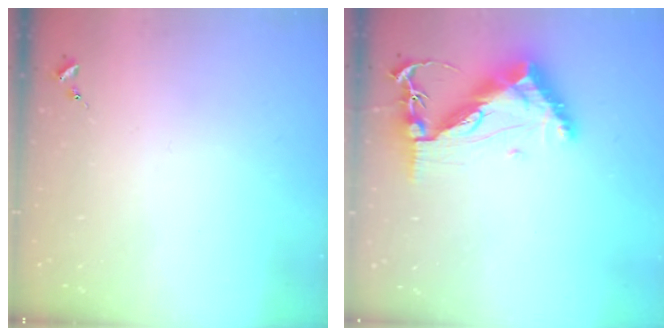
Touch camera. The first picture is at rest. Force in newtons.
{"total": 12.4, "press": 12.3, "slide": 1.4}